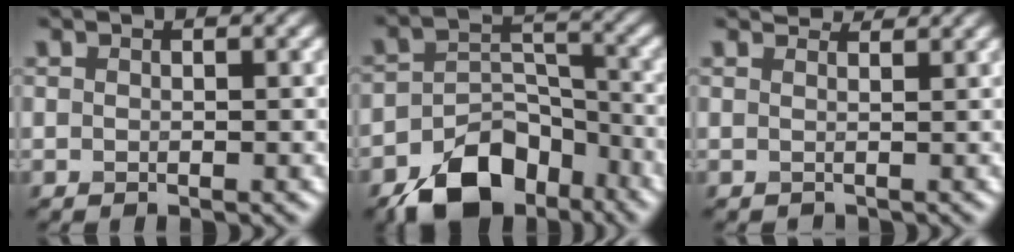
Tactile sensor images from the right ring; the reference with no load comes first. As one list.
[{"total": 8.6, "force": [-5.9, 4.9, 4.0], "torque": [-0.056, -0.010, -0.100]}, {"total": 2.5, "force": [2.4, 0.6, 0.3], "torque": [-0.012, 0.001, 0.033]}]